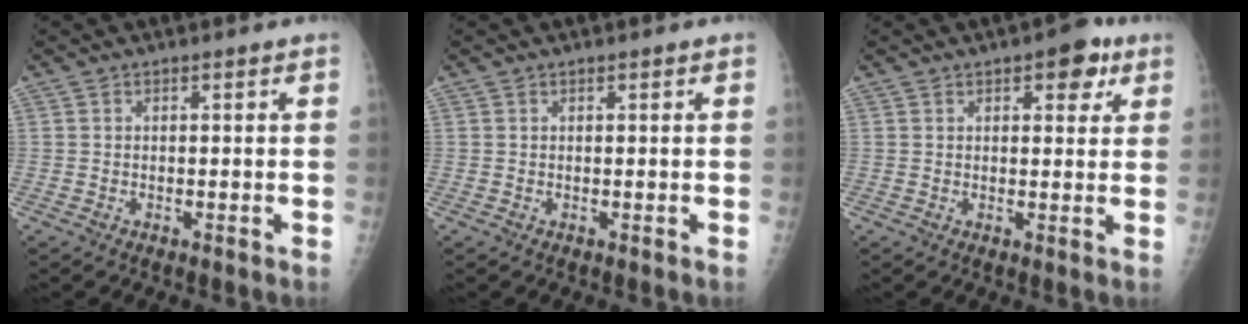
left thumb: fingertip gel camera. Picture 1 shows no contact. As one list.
[{"total": 0.0}, {"total": 5.8, "force": [3.0, 2.9, 4.1], "torque": [-0.023, -0.007, 0.030]}]